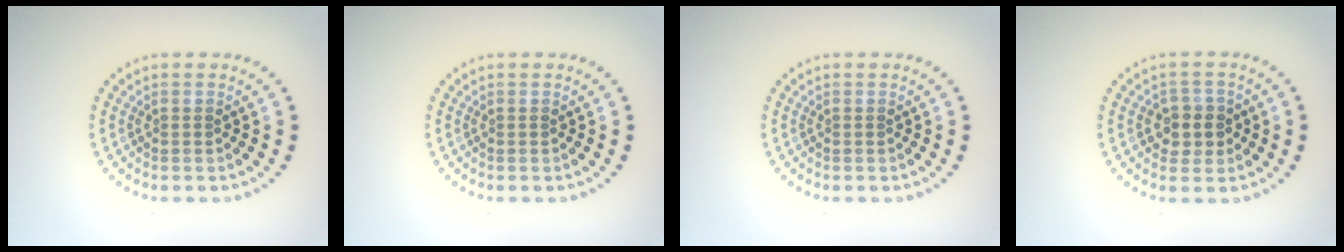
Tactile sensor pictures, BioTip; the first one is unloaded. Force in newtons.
{"total": 0.0}
{"total": 0.0}
{"total": 2.8, "press": 2.7, "slide": 0.8}